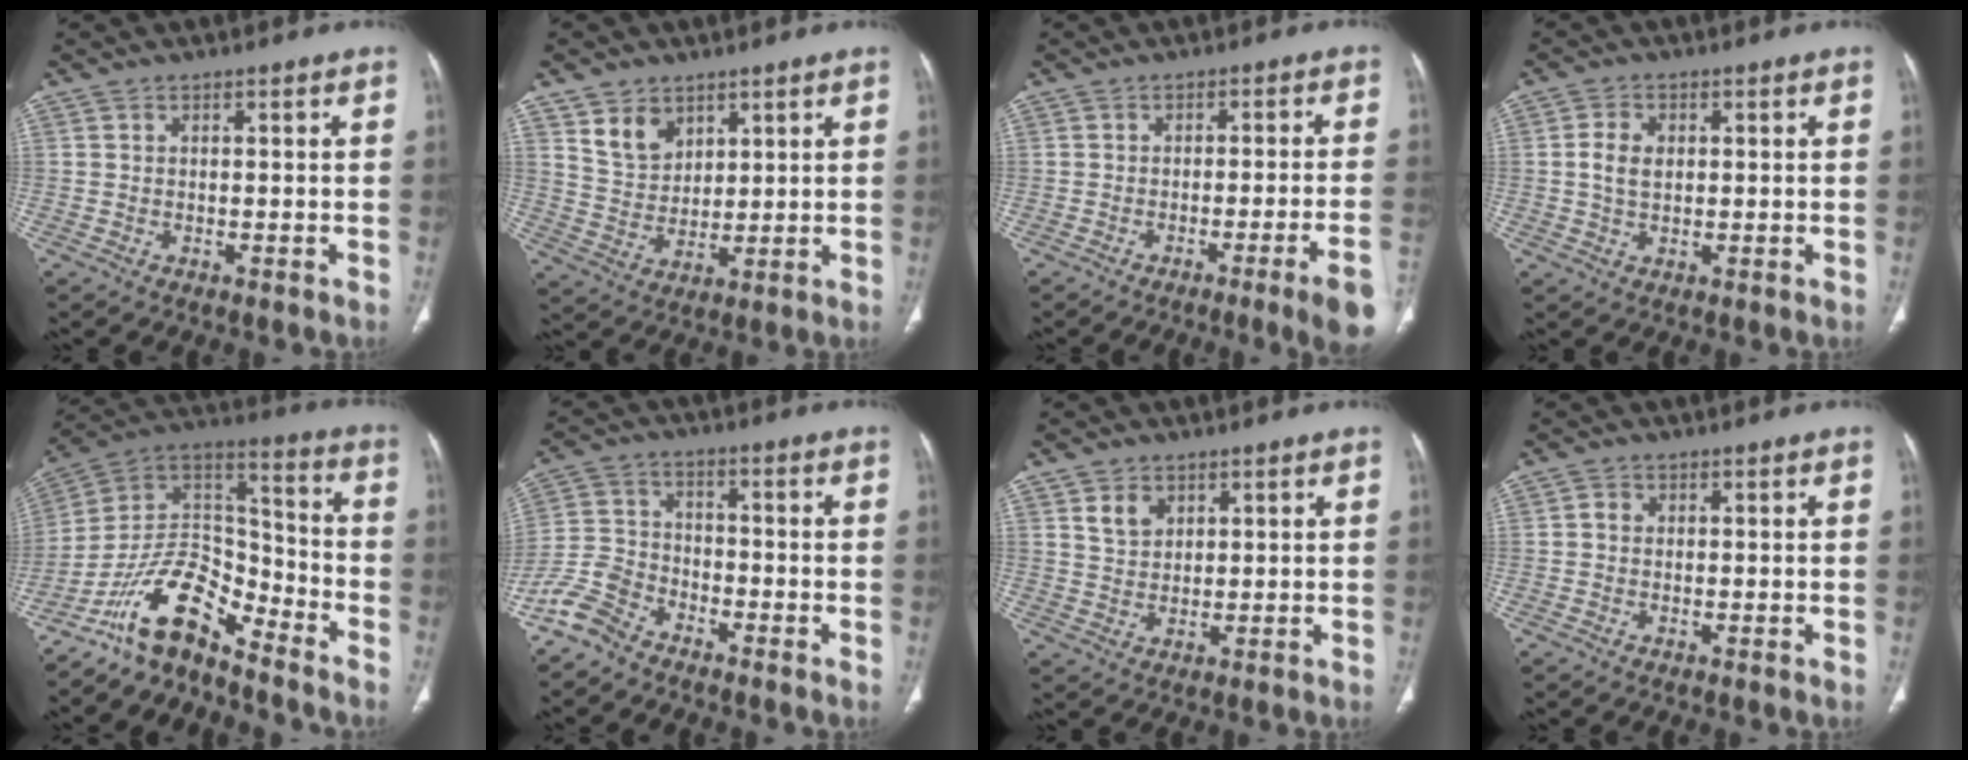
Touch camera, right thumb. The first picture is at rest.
{"total": 7.5, "force": [4.4, 5.2, 3.1], "torque": [-0.032, -0.031, 0.093]}
{"total": 8.5, "force": [-4.6, -0.8, 7.1], "torque": [-0.100, 0.013, -0.065]}
{"total": 4.0, "force": [0.5, 2.7, 2.9], "torque": [-0.057, 0.003, 0.009]}
{"total": 13.6, "force": [-10.7, 5.0, 6.7], "torque": [-0.105, 0.107, -0.203]}
{"total": 7.4, "force": [-6.0, 3.7, 2.2], "torque": [-0.050, 0.028, -0.132]}
{"total": 4.4, "force": [2.3, 3.2, 2.0], "torque": [-0.019, -0.018, 0.048]}
{"total": 1.4, "force": [0.1, 1.3, 0.5], "torque": [-0.004, 0.003, 0.000]}